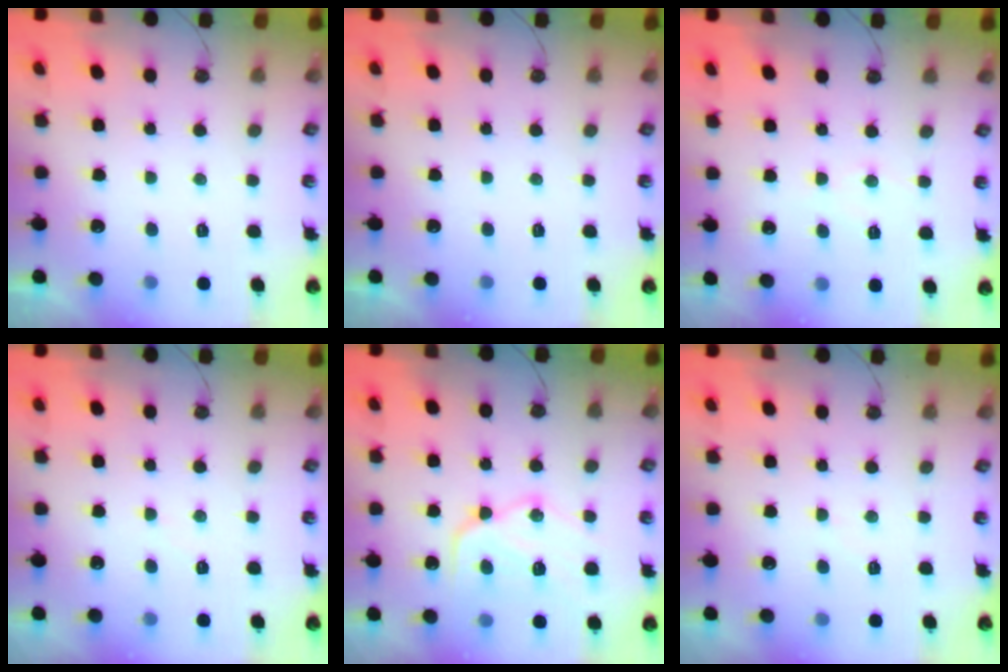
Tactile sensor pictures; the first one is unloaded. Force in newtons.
{"total": 0.0}
{"total": 4.9, "press": 4.9, "slide": 0.5}
{"total": 3.4, "press": 3.4, "slide": 0.7}
{"total": 16.1, "press": 16.1, "slide": 1.3}
{"total": 3.5, "press": 3.5, "slide": 0.6}